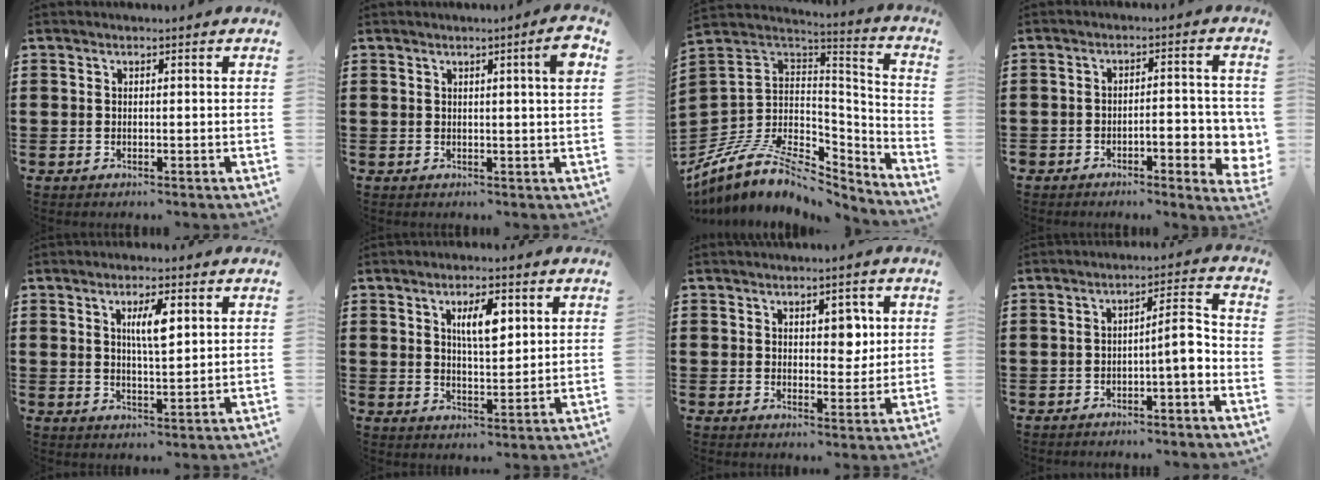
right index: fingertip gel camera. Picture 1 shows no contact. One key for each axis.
{"total": 3.6, "fx": 1.3, "fy": -0.2, "fz": 3.3, "tx": -0.048, "ty": -0.009, "tz": 0.016}
{"total": 8.6, "fx": -5.0, "fy": 5.1, "fz": 4.7, "tx": -0.118, "ty": -0.010, "tz": -0.097}
{"total": 5.9, "fx": -2.4, "fy": 2.2, "fz": 4.9, "tx": -0.063, "ty": -0.004, "tz": -0.042}
{"total": 4.7, "fx": 1.7, "fy": 1.1, "fz": 4.3, "tx": -0.081, "ty": 0.005, "tz": 0.023}
{"total": 5.5, "fx": 2.2, "fy": 1.9, "fz": 4.7, "tx": -0.091, "ty": 0.005, "tz": 0.034}
{"total": 4.0, "fx": 1.5, "fy": 2.4, "fz": 2.8, "tx": -0.036, "ty": 0.001, "tz": 0.019}
{"total": 5.6, "fx": -2.0, "fy": 0.9, "fz": 5.2, "tx": -0.082, "ty": 0.004, "tz": -0.040}